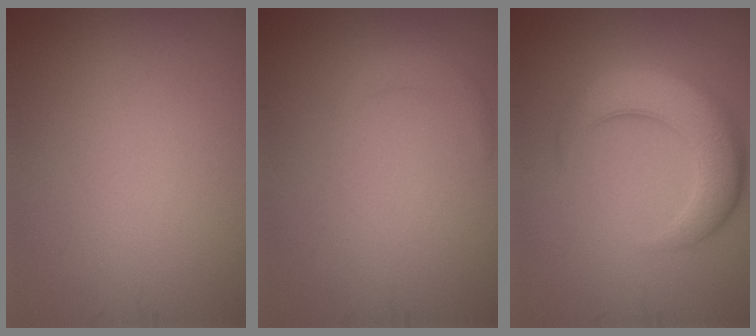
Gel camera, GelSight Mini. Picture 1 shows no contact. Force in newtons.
{"total": 1.3, "press": 1.3, "slide": 0.1}
{"total": 6.4, "press": 6.4, "slide": 0.3}